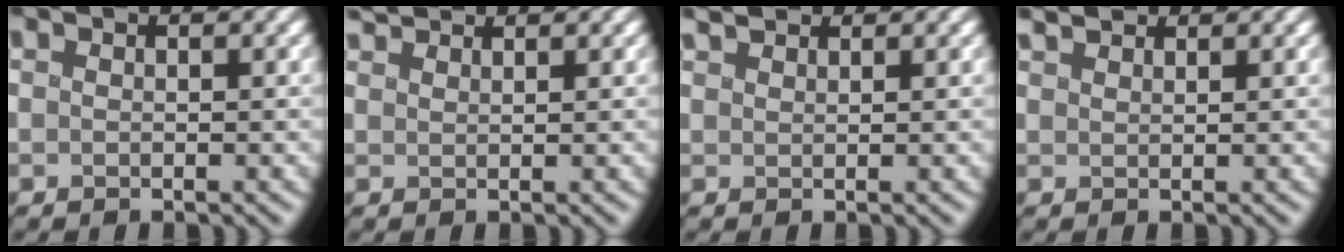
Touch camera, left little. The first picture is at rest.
{"total": 2.5, "force": [2.4, 0.5, 0.7], "torque": [-0.012, 0.010, 0.033]}
{"total": 2.8, "force": [2.5, 0.9, 1.0], "torque": [-0.008, 0.020, 0.018]}
{"total": 3.2, "force": [2.8, 1.0, 1.2], "torque": [-0.012, 0.020, 0.024]}